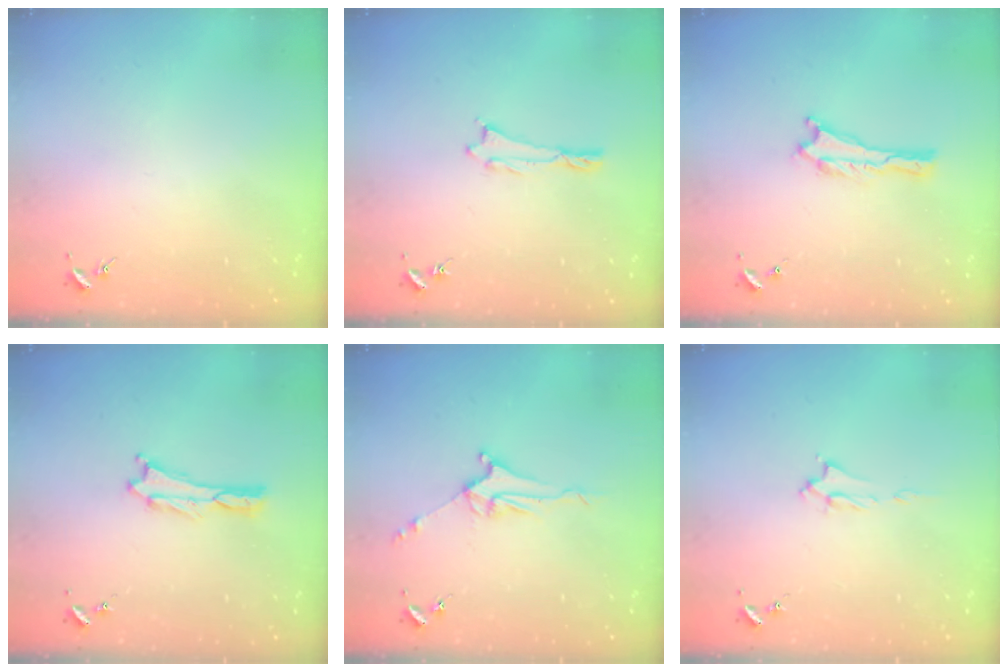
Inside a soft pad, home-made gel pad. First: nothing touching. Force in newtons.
{"total": 0.0}
{"total": 0.0}
{"total": 0.0}
{"total": 5.1, "press": 5.1, "slide": 0.6}
{"total": 1.6, "press": 1.6, "slide": 0.2}